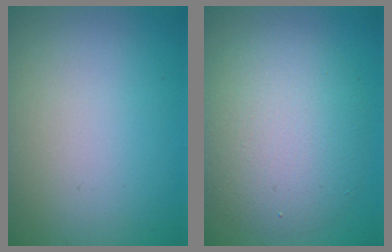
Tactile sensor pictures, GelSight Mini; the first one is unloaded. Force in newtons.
{"total": 6.6, "press": 6.6, "slide": 0.4}